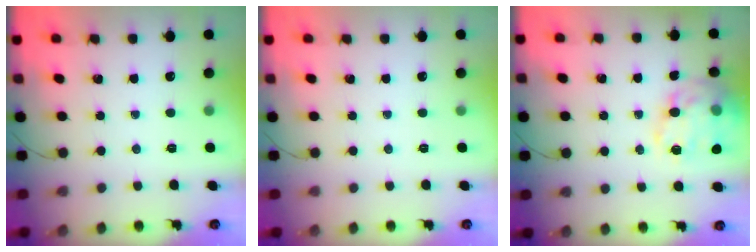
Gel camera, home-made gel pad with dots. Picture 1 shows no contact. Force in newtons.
{"total": 0.0}
{"total": 19.7, "press": 19.6, "slide": 2.1}